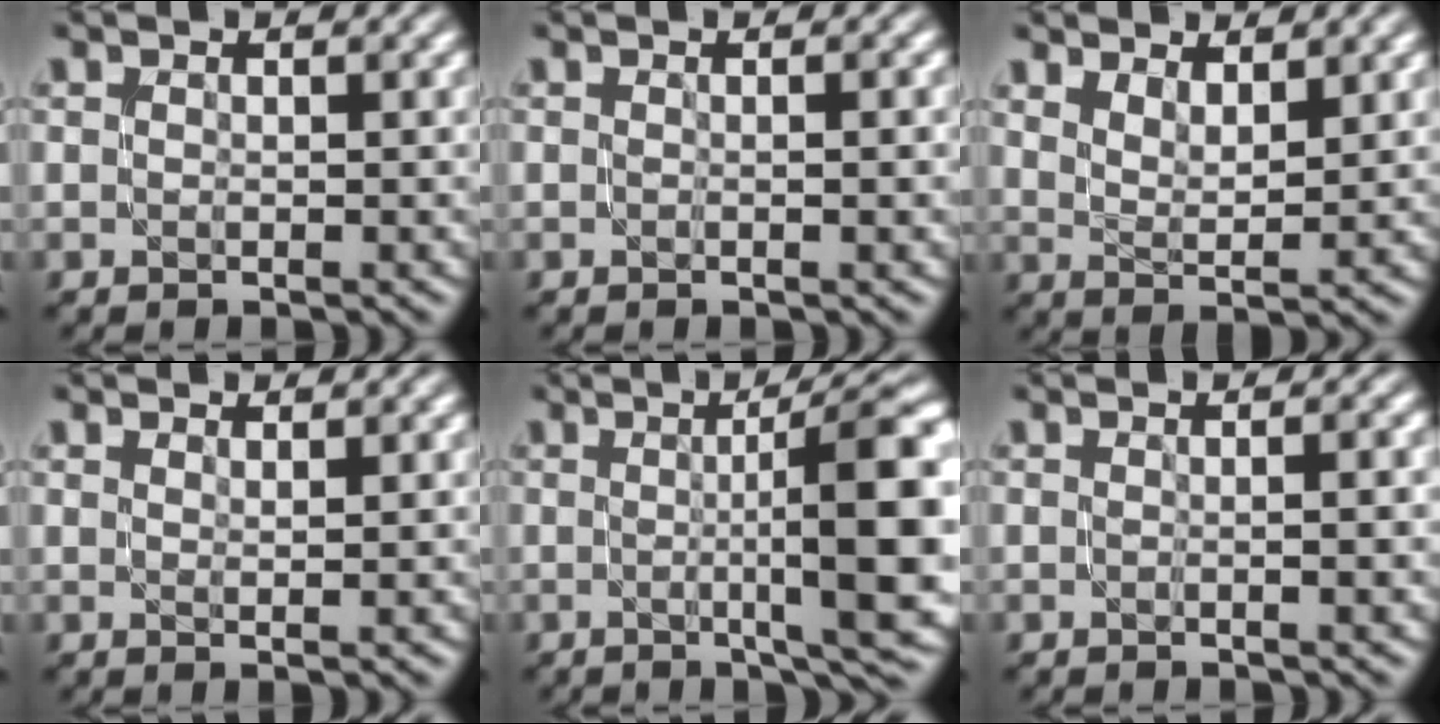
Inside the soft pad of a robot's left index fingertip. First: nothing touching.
{"total": 1.4, "force": [0.0, 0.3, 1.3], "torque": [-0.017, 0.000, -0.002]}
{"total": 3.6, "force": [2.7, 1.1, 2.2], "torque": [-0.043, -0.009, 0.052]}
{"total": 1.2, "force": [0.8, 0.3, 0.9], "torque": [-0.008, -0.001, 0.011]}
{"total": 12.8, "force": [0.4, 2.9, 12.4], "torque": [-0.133, 0.004, 0.011]}
{"total": 2.7, "force": [0.0, 0.9, 2.5], "torque": [-0.021, 0.002, -0.005]}